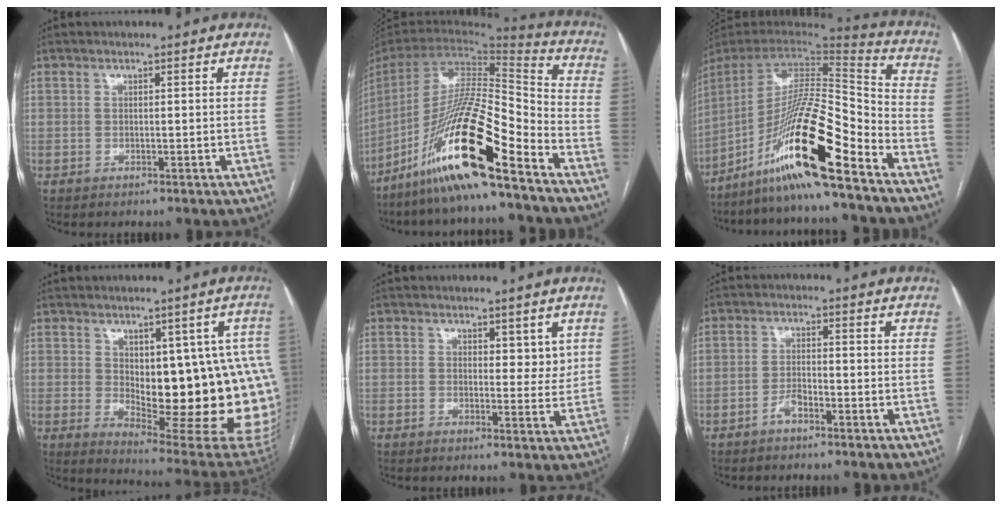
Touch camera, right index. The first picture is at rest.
{"total": 21.6, "force": [-14.2, 1.8, 16.2], "torque": [-0.321, -0.025, -0.263]}
{"total": 20.7, "force": [-13.5, 0.6, 15.7], "torque": [-0.293, -0.007, -0.246]}
{"total": 19.7, "force": [0.6, 7.4, 18.2], "torque": [-0.163, 0.010, 0.034]}
{"total": 3.3, "force": [1.6, 1.8, 2.2], "torque": [-0.020, -0.007, 0.021]}
{"total": 2.4, "force": [-1.6, 0.7, 1.6], "torque": [-0.029, 0.005, -0.032]}